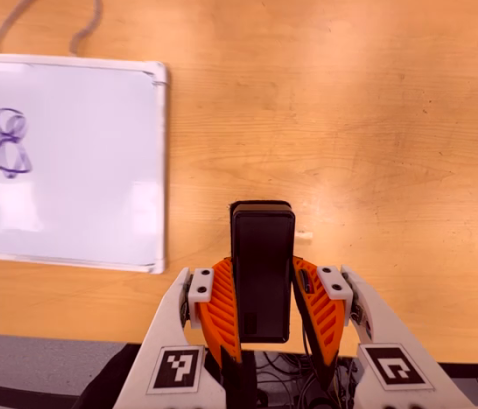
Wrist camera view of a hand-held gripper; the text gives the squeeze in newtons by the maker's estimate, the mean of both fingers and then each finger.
{"total": 3.3, "left": 1.8, "right": 4.8}